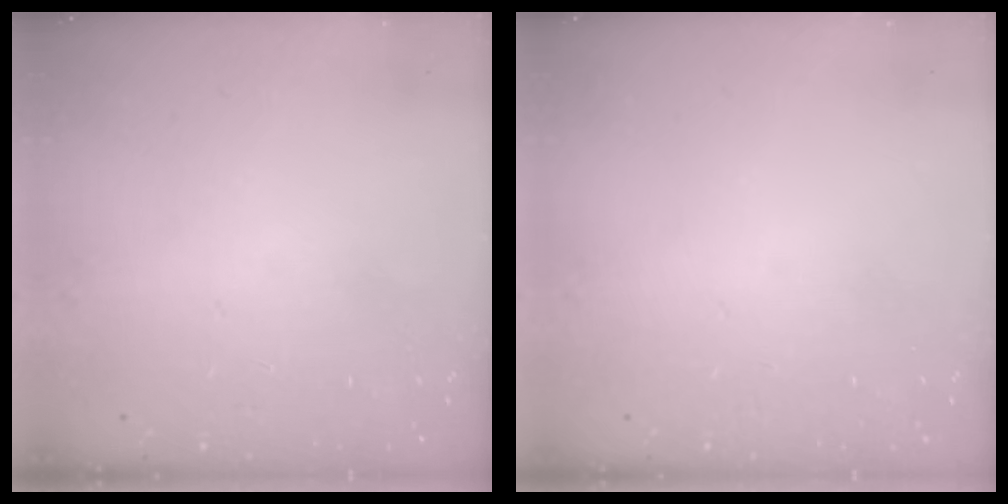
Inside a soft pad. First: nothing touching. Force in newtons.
{"total": 0.0}